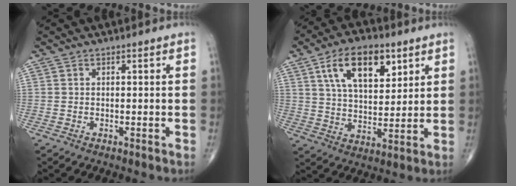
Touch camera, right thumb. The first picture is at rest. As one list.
[{"total": 14.5, "force": [6.5, 7.5, 10.5], "torque": [-0.149, -0.021, 0.116]}]